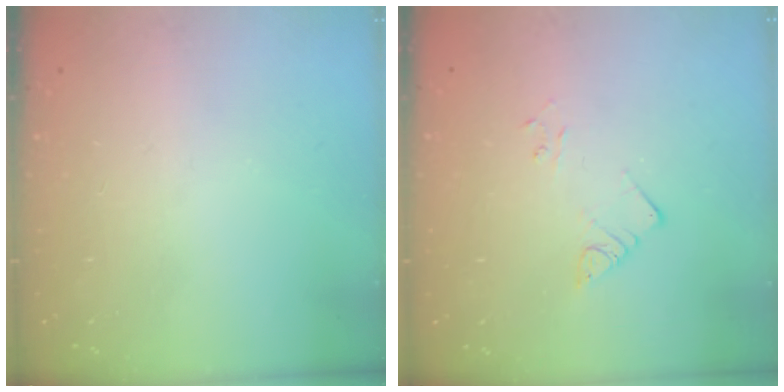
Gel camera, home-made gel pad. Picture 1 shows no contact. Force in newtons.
{"total": 2.2, "press": 2.2, "slide": 0.2}